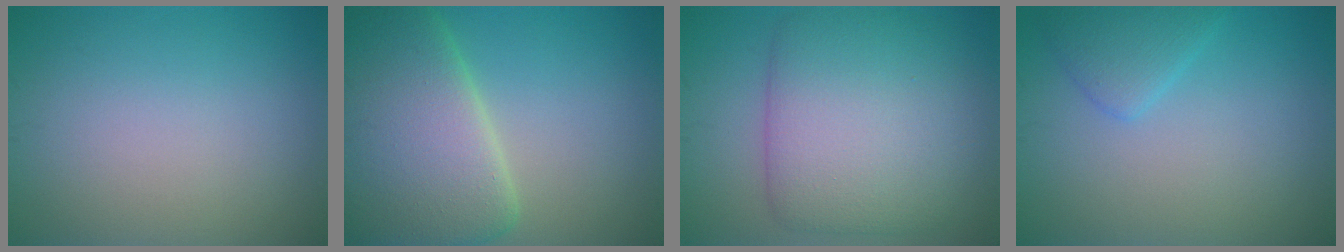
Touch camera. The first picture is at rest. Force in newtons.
{"total": 11.8, "press": 11.8, "slide": 0.6}
{"total": 9.8, "press": 9.8, "slide": 0.3}
{"total": 2.3, "press": 2.3, "slide": 0.1}